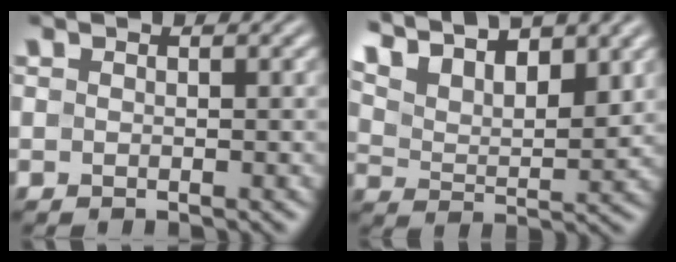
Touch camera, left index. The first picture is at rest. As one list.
[{"total": 10.9, "force": [7.8, 4.2, 6.4], "torque": [-0.124, 0.030, 0.121]}]